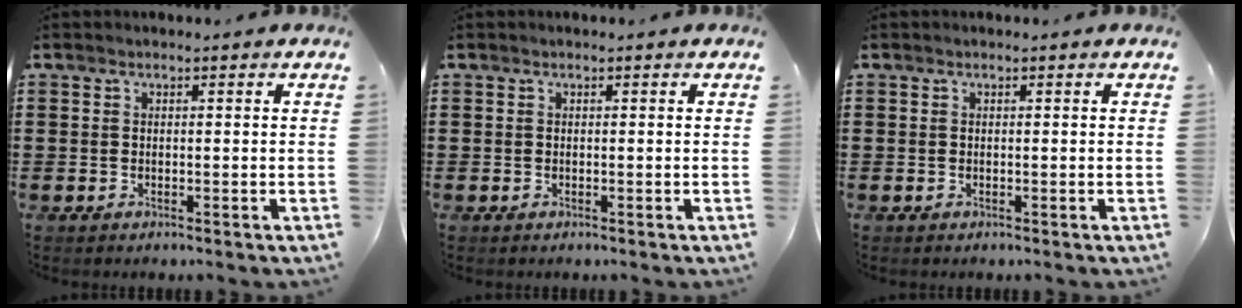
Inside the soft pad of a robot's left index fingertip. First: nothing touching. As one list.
[{"total": 0.0}, {"total": 0.0}]